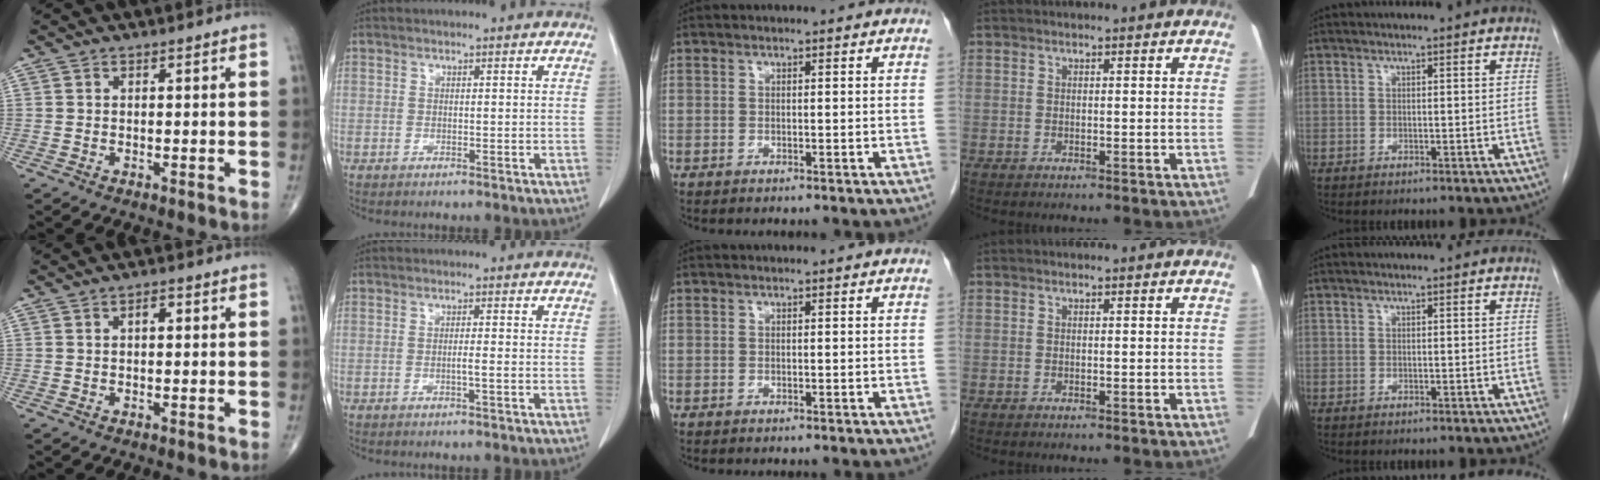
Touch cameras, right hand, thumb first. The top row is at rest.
{"thumb": {"total": 1.8, "force": [0.4, 1.0, 1.5], "torque": [-0.022, 0.006, 0.004]}, "index": {"total": 1.4, "force": [-0.3, -0.1, 1.4], "torque": [-0.022, 0.001, -0.004]}}